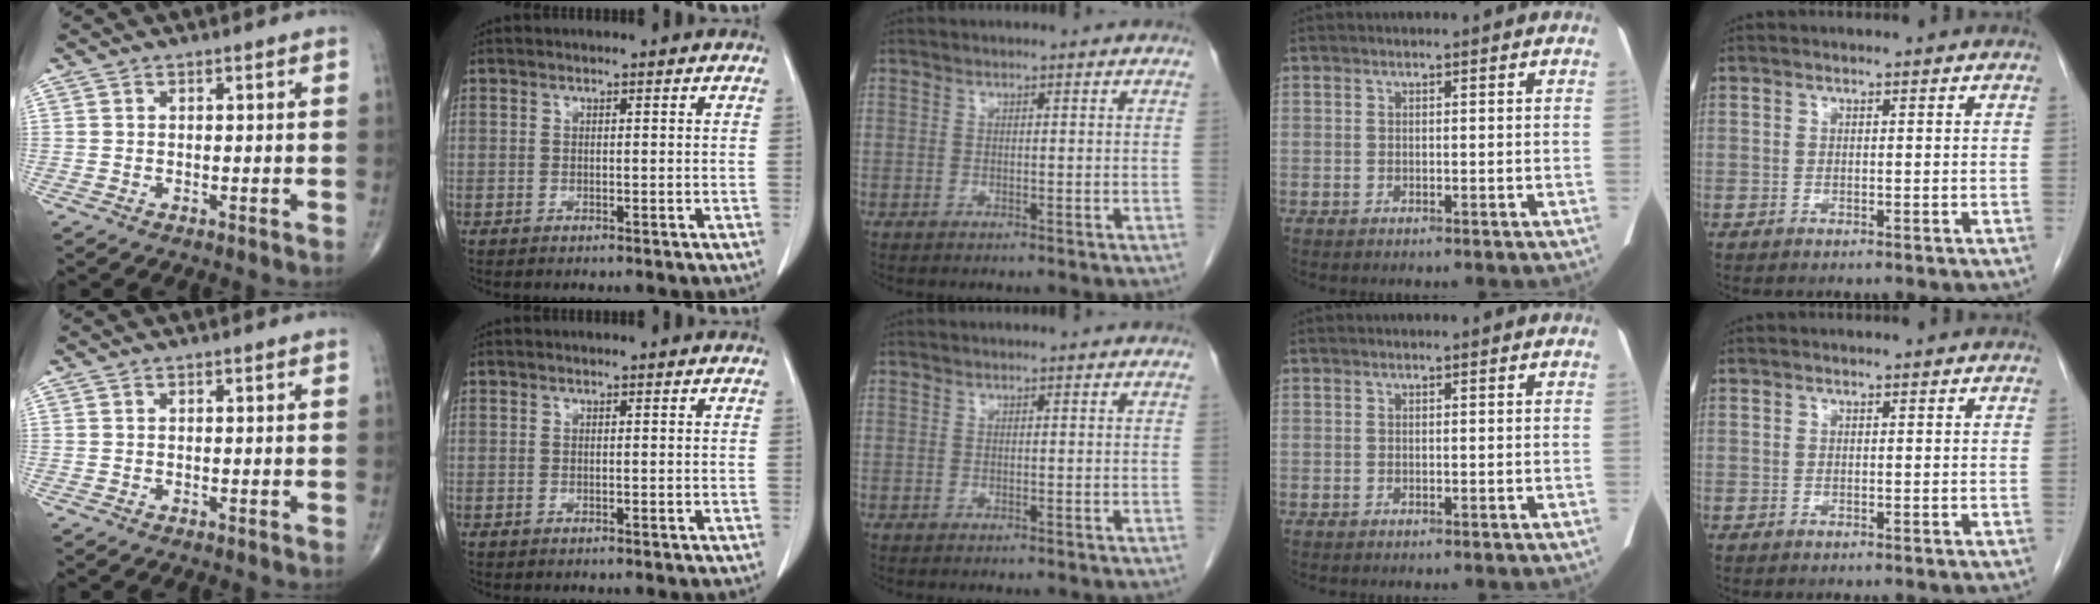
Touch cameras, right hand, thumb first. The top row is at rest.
{}